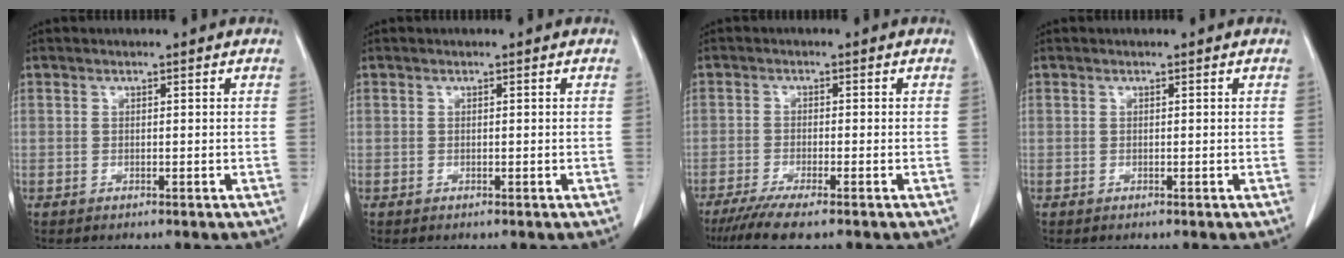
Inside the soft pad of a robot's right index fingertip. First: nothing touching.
{"total": 0.0}
{"total": 6.6, "force": [-5.0, 0.3, 4.2], "torque": [-0.069, -0.016, -0.081]}
{"total": 0.0}